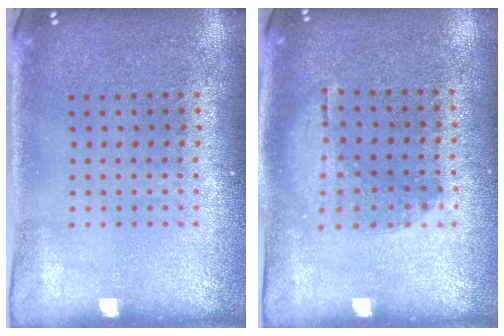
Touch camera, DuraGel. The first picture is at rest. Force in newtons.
{"total": 1.1, "press": 0.8, "slide": 0.7}